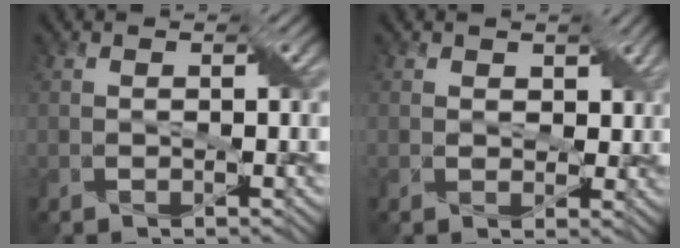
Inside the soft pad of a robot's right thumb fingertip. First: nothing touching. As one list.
[{"total": 2.8, "force": [1.2, 2.2, 1.2], "torque": [-0.023, 0.006, 0.007]}]